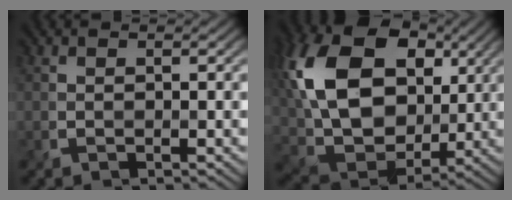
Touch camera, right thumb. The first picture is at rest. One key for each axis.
{"total": 17.4, "fx": 4.2, "fy": 12.1, "fz": 11.8, "tx": -0.275, "ty": 0.019, "tz": 0.079}